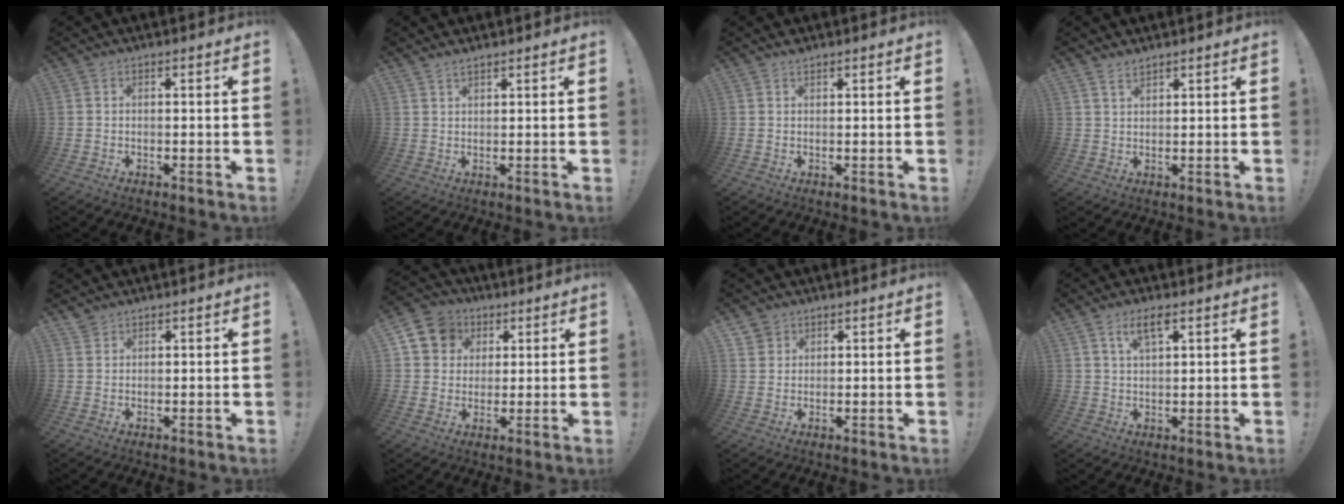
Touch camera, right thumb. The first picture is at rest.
{"total": 1.4, "force": [1.3, -0.1, 0.6], "torque": [-0.019, -0.004, 0.026]}
{"total": 1.1, "force": [1.1, 0.0, 0.2], "torque": [0.003, -0.004, 0.019]}
{"total": 2.4, "force": [2.2, 0.7, 0.9], "torque": [-0.010, -0.017, 0.039]}
{"total": 1.7, "force": [1.6, 0.5, 0.2], "torque": [-0.001, -0.011, 0.031]}
{"total": 10.4, "force": [3.8, 9.1, 3.4], "torque": [-0.049, -0.012, 0.079]}
{"total": 3.1, "force": [2.0, 2.3, 0.2], "torque": [-0.006, -0.009, 0.037]}
{"total": 5.7, "force": [3.0, 2.2, 4.3], "torque": [-0.067, -0.006, 0.050]}